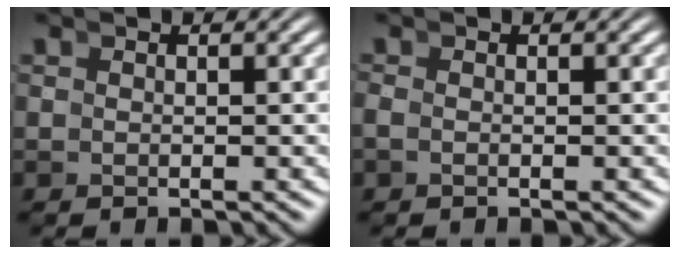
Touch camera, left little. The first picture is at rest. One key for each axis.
{"total": 0.7, "fx": -0.6, "fy": 0.2, "fz": 0.4, "tx": -0.010, "ty": -0.005, "tz": -0.010}